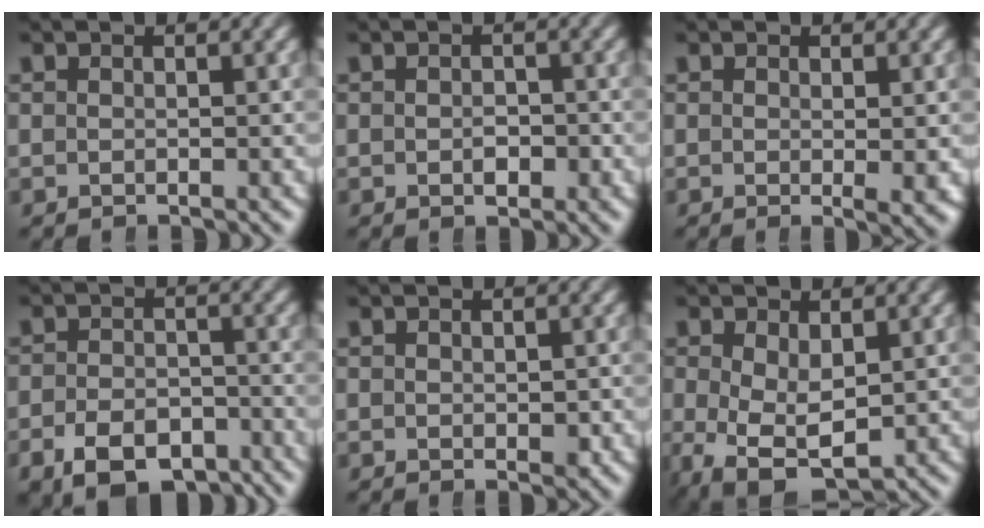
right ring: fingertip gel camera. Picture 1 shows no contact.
{"total": 1.2, "force": [-0.4, 0.7, 0.9], "torque": [-0.015, -0.006, -0.007]}
{"total": 1.4, "force": [0.0, 0.1, 1.4], "torque": [-0.019, -0.011, 0.002]}
{"total": 5.8, "force": [-4.2, 3.2, 2.4], "torque": [-0.030, -0.020, -0.065]}
{"total": 0.8, "force": [-0.1, 0.4, 0.7], "torque": [-0.010, -0.008, 0.003]}
{"total": 7.7, "force": [-3.5, 5.2, 4.5], "torque": [-0.104, -0.067, -0.028]}